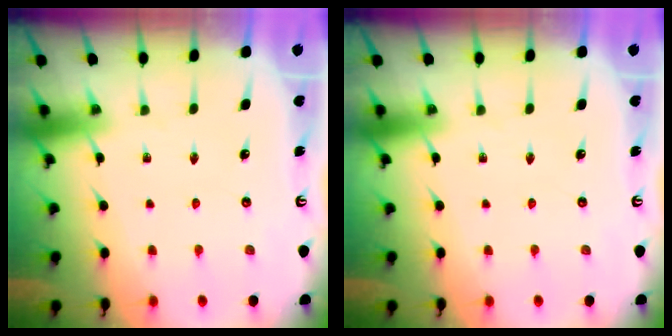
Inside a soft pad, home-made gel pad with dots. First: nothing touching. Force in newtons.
{"total": 0.0}